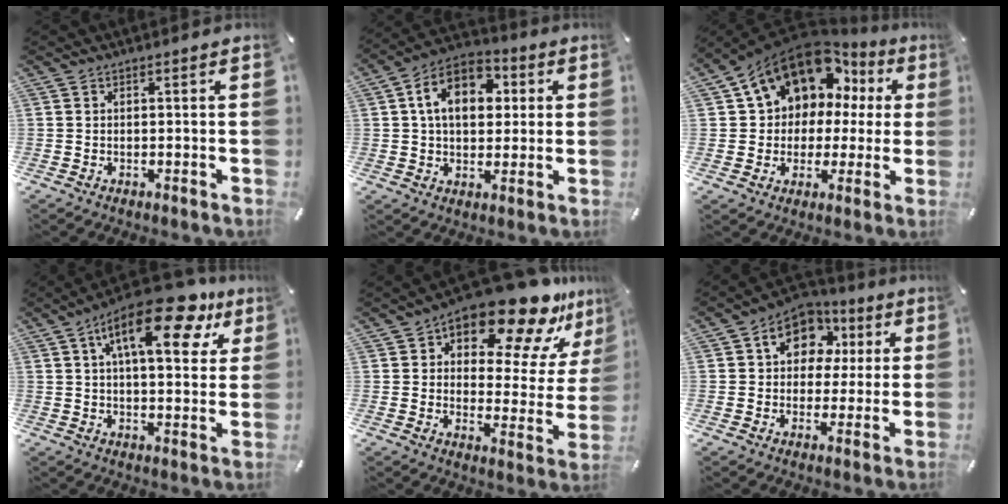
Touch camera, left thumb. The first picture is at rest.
{"total": 12.1, "force": [2.9, 8.7, 8.0], "torque": [-0.131, 0.006, 0.049]}
{"total": 14.6, "force": [7.8, 10.6, 6.3], "torque": [-0.114, -0.048, 0.143]}
{"total": 18.3, "force": [9.3, 7.4, 13.9], "torque": [-0.212, -0.035, 0.146]}
{"total": 18.7, "force": [14.1, 7.1, 10.1], "torque": [-0.140, -0.114, 0.230]}
{"total": 10.4, "force": [2.7, 8.6, 5.2], "torque": [-0.078, -0.005, 0.046]}